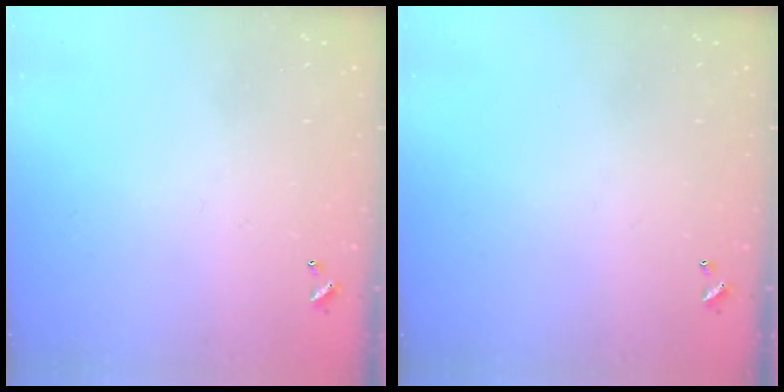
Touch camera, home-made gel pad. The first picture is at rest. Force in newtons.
{"total": 0.0}